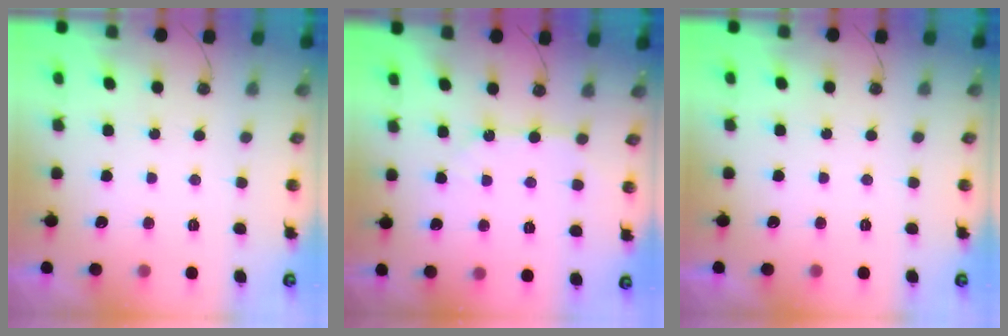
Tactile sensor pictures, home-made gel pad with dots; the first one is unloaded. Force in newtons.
{"total": 6.7, "press": 6.7, "slide": 0.7}
{"total": 0.0}